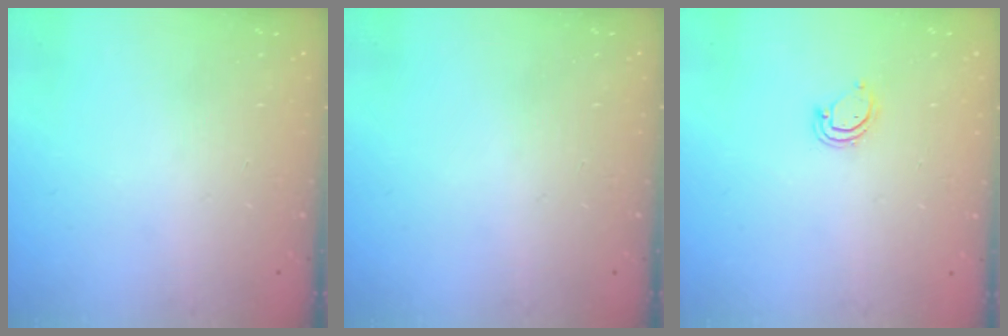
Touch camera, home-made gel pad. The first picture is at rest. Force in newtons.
{"total": 0.0}
{"total": 3.9, "press": 3.9, "slide": 0.4}